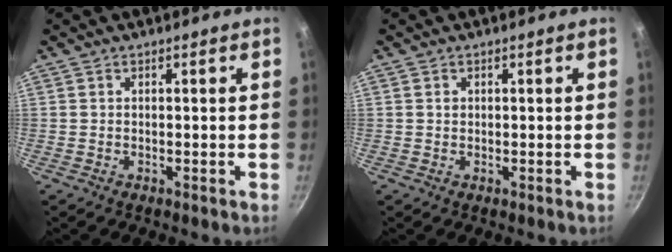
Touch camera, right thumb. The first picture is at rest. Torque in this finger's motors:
{"motor_torque": [-0.30, -0.54, 0.23, 0.07, -0.02]}